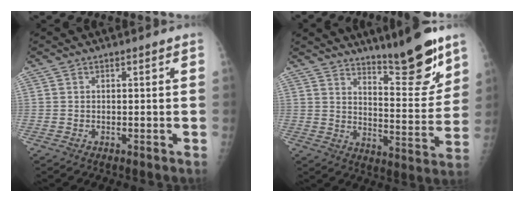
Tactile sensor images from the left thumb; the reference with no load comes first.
{"total": 14.3, "force": [10.7, 3.0, 9.0], "torque": [-0.098, -0.084, 0.170]}